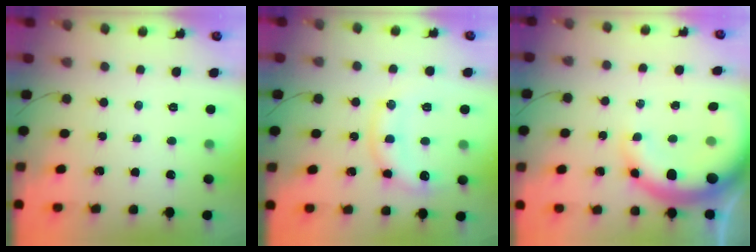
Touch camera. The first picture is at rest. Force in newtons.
{"total": 11.5, "press": 11.5, "slide": 1.0}
{"total": 12.2, "press": 11.9, "slide": 2.5}